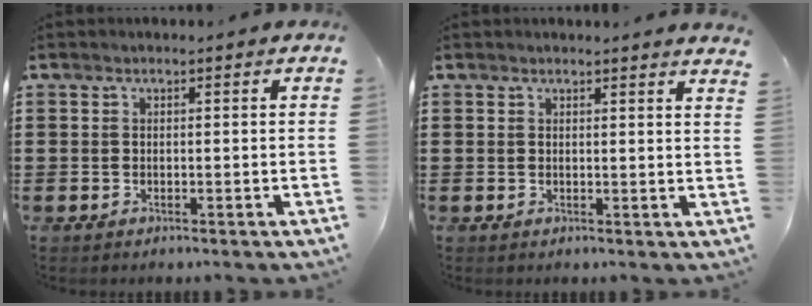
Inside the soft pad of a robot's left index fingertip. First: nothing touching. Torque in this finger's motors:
{"motor_torque": [2.14, 0.00, 0.19, 0.05]}